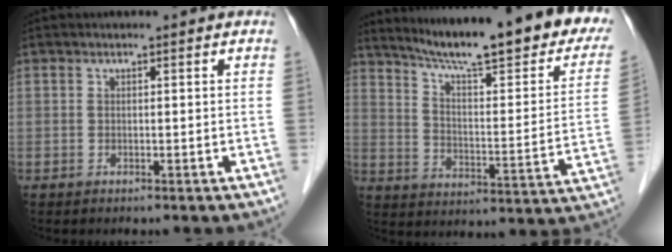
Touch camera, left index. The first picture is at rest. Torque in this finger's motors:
{"motor_torque": [0.31, -0.46, 0.48, 0.11]}